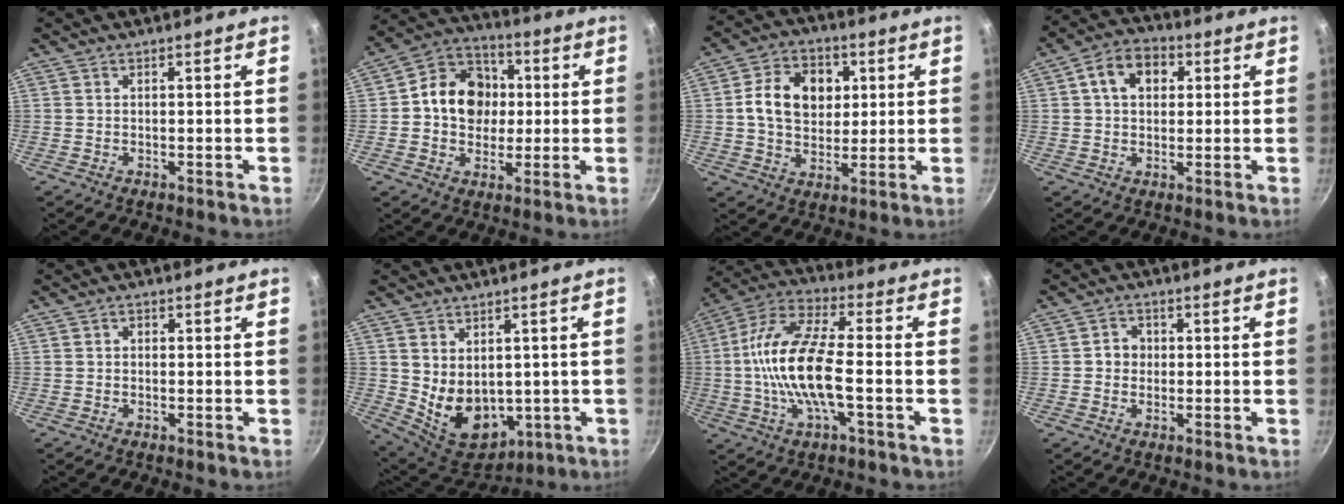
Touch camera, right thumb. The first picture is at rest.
{"total": 13.7, "force": [0.9, 11.4, 7.5], "torque": [-0.084, 0.017, -0.001]}
{"total": 12.9, "force": [2.5, 9.8, 8.0], "torque": [-0.107, 0.006, 0.035]}
{"total": 9.3, "force": [2.6, 6.8, 5.8], "torque": [-0.070, 0.014, 0.029]}
{"total": 1.1, "force": [0.0, 1.0, 0.6], "torque": [-0.008, 0.006, -0.001]}
{"total": 11.6, "force": [0.6, 8.5, 7.9], "torque": [-0.102, -0.027, 0.041]}
{"total": 16.3, "force": [-2.0, 5.7, 15.1], "torque": [-0.296, 0.032, -0.056]}
{"total": 3.3, "force": [-0.1, 3.0, 1.4], "torque": [-0.001, 0.007, -0.005]}